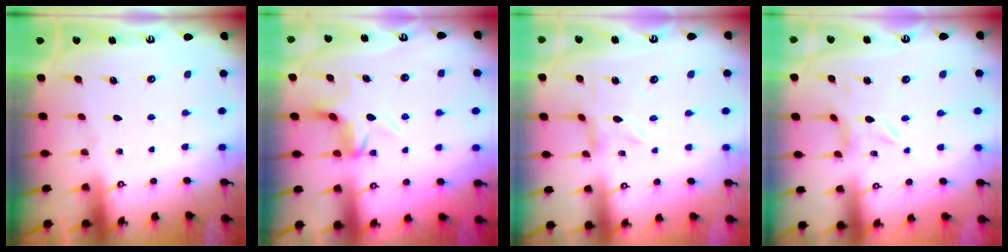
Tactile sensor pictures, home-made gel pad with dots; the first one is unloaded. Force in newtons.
{"total": 4.2, "press": 4.2, "slide": 0.3}
{"total": 1.2, "press": 1.1, "slide": 0.3}
{"total": 2.2, "press": 2.2, "slide": 0.2}